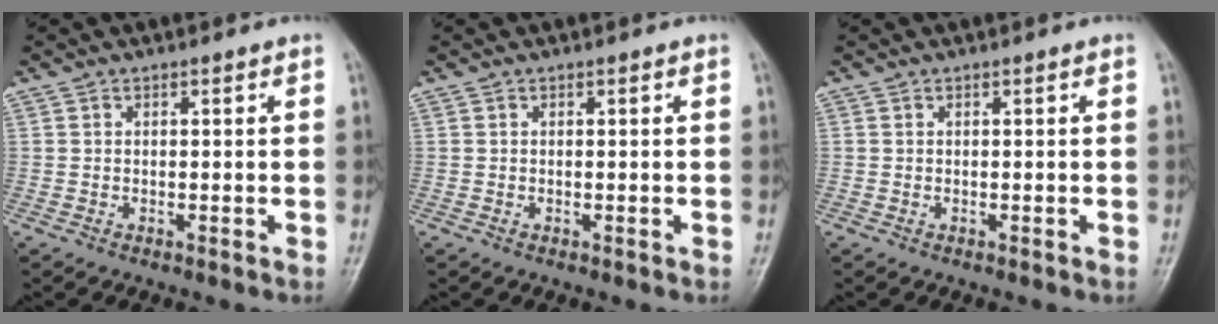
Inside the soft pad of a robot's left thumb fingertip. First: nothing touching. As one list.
[{"total": 0.0}, {"total": 0.0}]